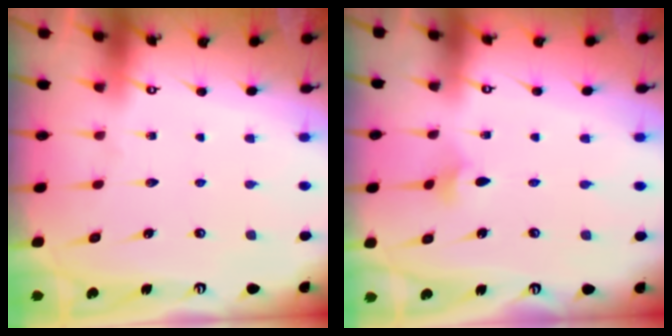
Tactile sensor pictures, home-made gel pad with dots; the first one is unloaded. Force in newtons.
{"total": 2.7, "press": 2.6, "slide": 0.5}